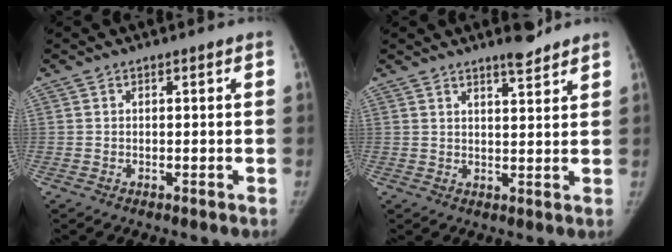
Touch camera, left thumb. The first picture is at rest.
{"total": 4.6, "force": [3.8, 0.7, 2.5], "torque": [-0.029, -0.029, 0.056]}